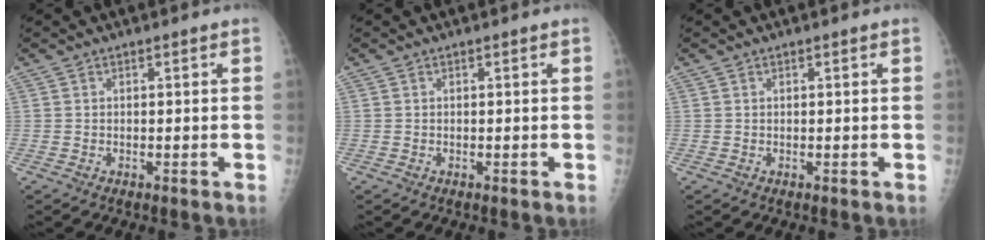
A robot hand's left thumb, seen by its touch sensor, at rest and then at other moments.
{"total": 0.0}
{"total": 0.0}